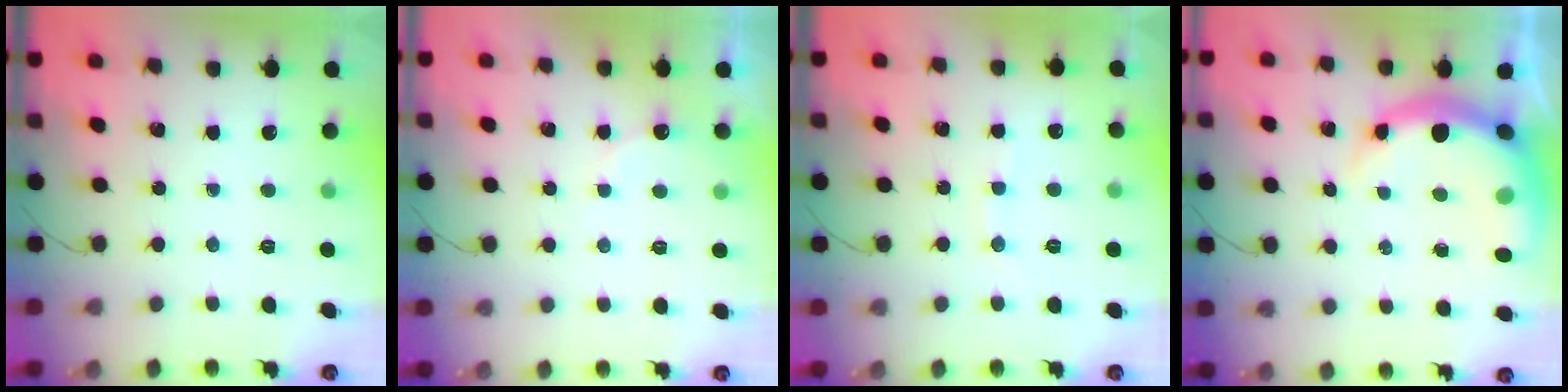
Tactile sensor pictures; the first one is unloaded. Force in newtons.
{"total": 6.8, "press": 6.7, "slide": 1.1}
{"total": 6.1, "press": 6.0, "slide": 1.1}
{"total": 9.6, "press": 9.3, "slide": 2.5}